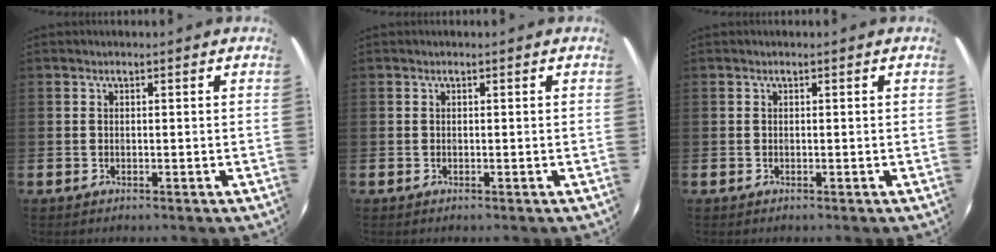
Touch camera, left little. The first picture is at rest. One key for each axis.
{"total": 0.0}
{"total": 0.0}